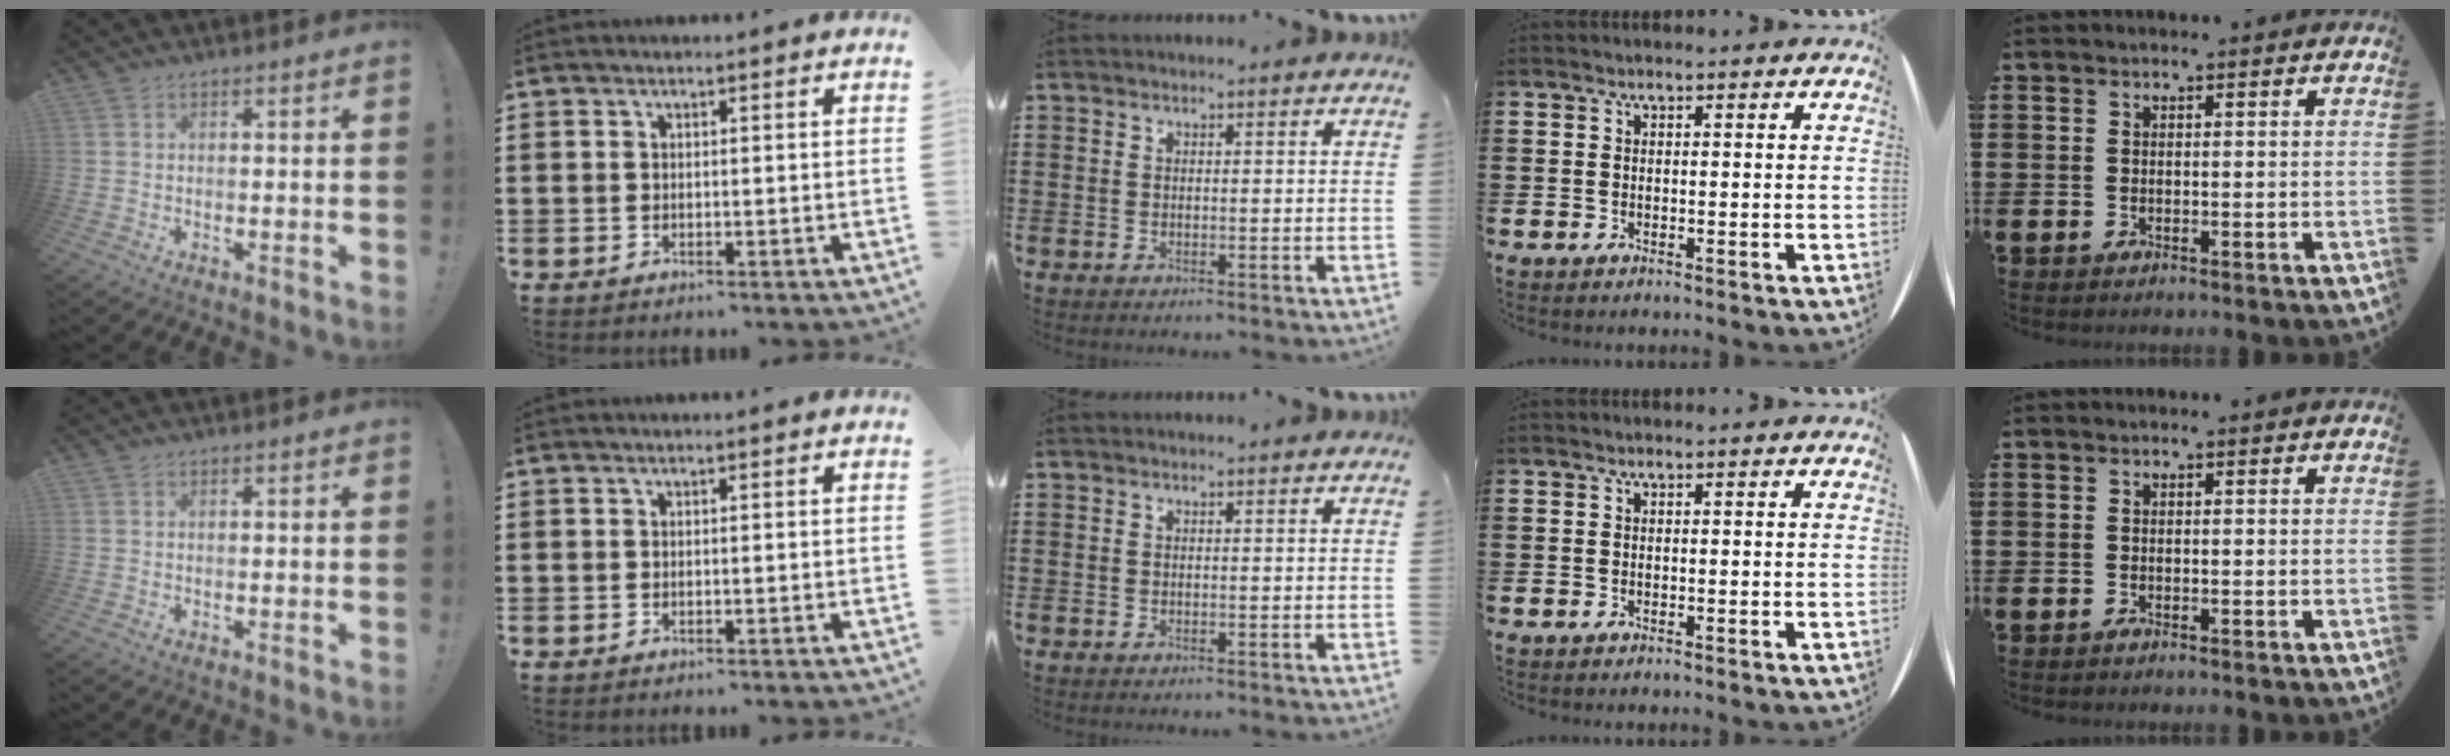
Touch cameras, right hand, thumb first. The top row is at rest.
{}